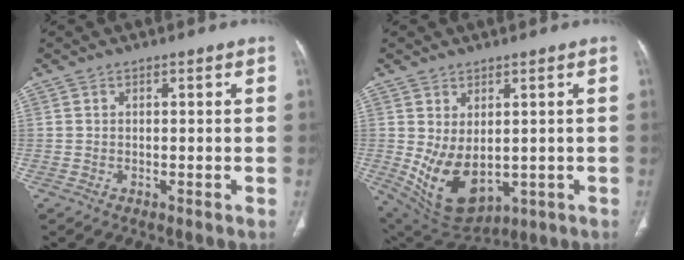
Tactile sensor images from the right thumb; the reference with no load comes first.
{"total": 11.6, "force": [-0.8, 7.0, 9.2], "torque": [-0.149, -0.013, 0.023]}